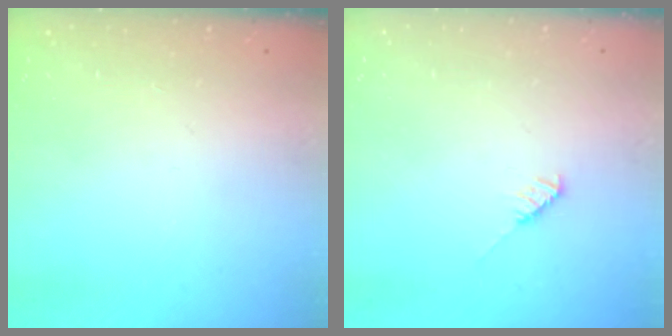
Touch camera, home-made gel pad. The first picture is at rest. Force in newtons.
{"total": 4.1, "press": 4.1, "slide": 0.3}